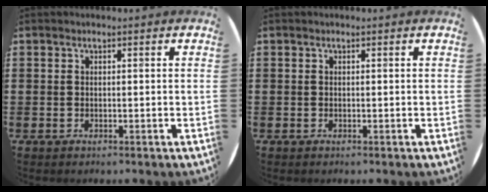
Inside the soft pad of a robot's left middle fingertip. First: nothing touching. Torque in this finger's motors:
{"motor_torque": [0.00, 0.00, 0.00, 0.00]}